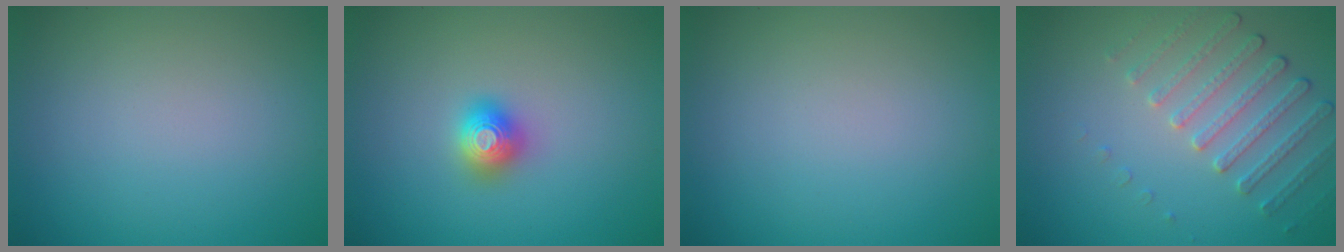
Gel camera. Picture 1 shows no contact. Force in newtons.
{"total": 2.0, "press": 2.0, "slide": 0.2}
{"total": 0.0}
{"total": 2.5, "press": 2.2, "slide": 1.3}